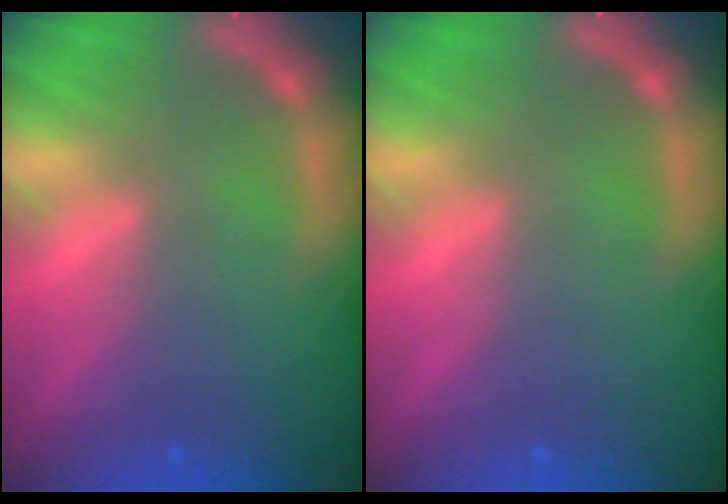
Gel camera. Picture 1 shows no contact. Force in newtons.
{"total": 0.0}